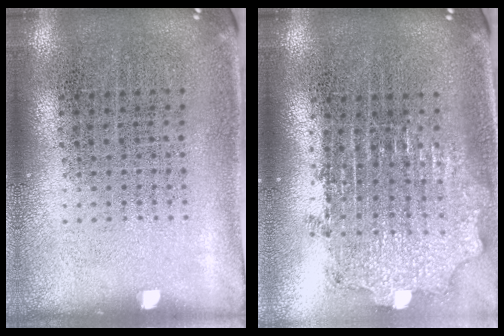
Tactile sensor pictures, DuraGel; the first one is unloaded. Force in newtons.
{"total": 2.0, "press": 1.6, "slide": 1.3}